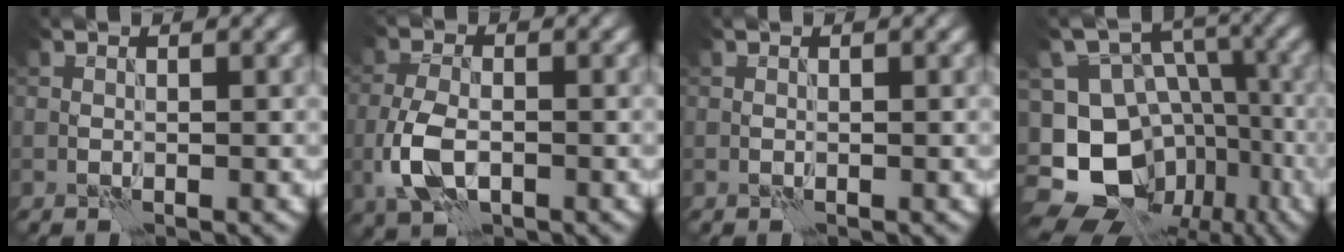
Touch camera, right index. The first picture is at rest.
{"total": 5.0, "force": [-1.4, 2.9, 3.8], "torque": [-0.089, -0.009, -0.029]}
{"total": 0.0}
{"total": 16.8, "force": [-9.1, 12.6, 6.5], "torque": [-0.132, -0.027, -0.130]}